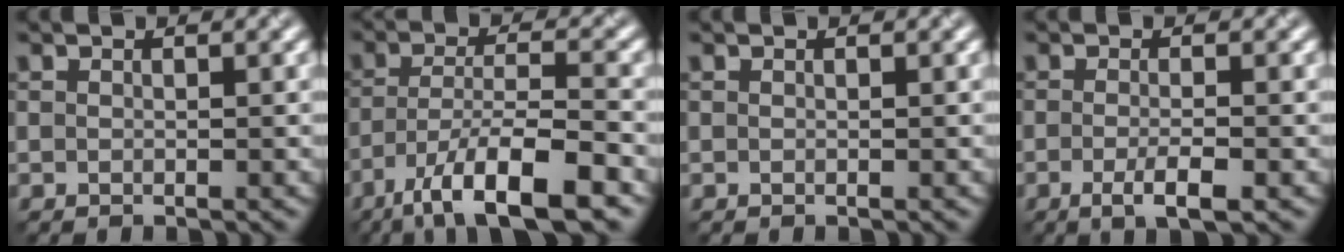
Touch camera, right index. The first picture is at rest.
{"total": 9.4, "force": [-5.8, 2.2, 7.1], "torque": [-0.116, 0.001, -0.102]}
{"total": 0.0}
{"total": 3.0, "force": [-1.1, 0.7, 2.7], "torque": [-0.046, -0.003, -0.021]}